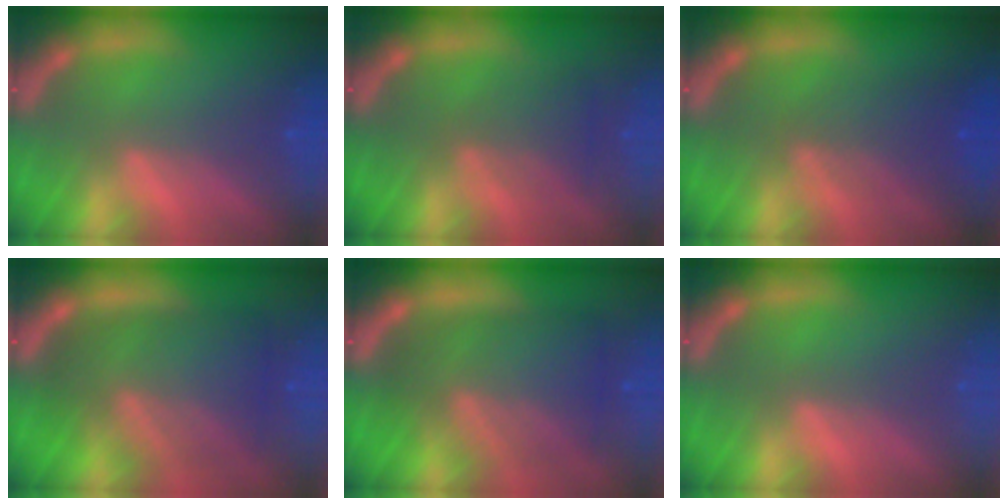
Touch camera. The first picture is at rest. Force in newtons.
{"total": 3.0}
{"total": 4.0}
{"total": 10.0}
{"total": 9.4}
{"total": 0.0}